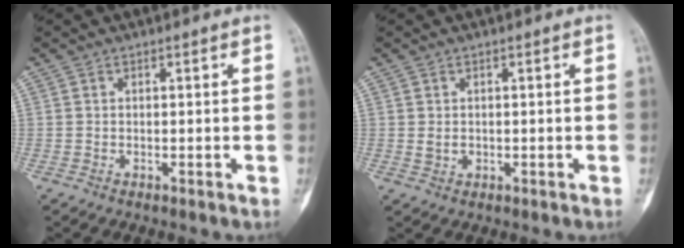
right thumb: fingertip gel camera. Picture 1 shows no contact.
{"total": 1.6, "force": [0.1, 1.3, 0.9], "torque": [-0.013, -0.002, 0.007]}